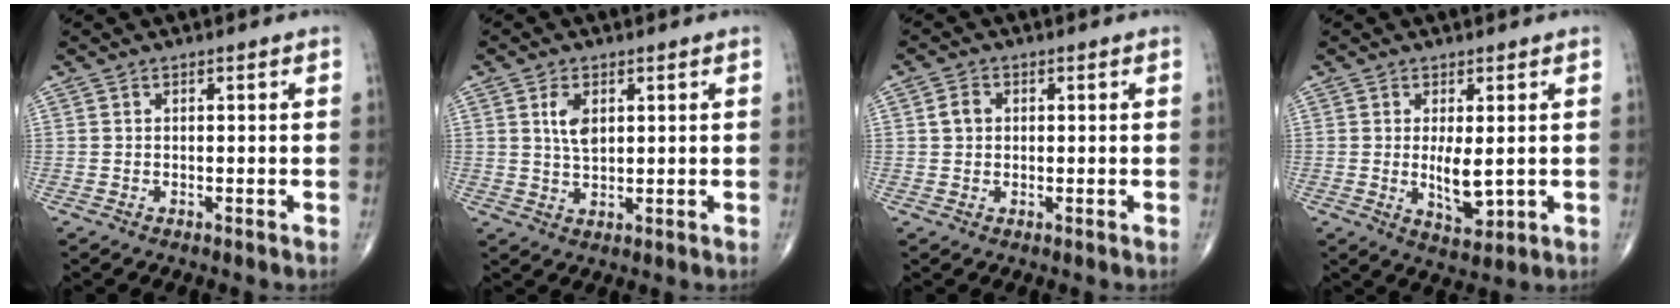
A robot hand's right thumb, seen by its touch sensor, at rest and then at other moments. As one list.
[{"total": 4.5, "force": [1.4, 2.5, 3.5], "torque": [-0.061, -0.007, 0.029]}, {"total": 2.6, "force": [0.4, 2.1, 1.4], "torque": [-0.020, 0.005, 0.007]}, {"total": 5.7, "force": [0.1, 2.2, 5.2], "torque": [-0.082, -0.016, 0.010]}]